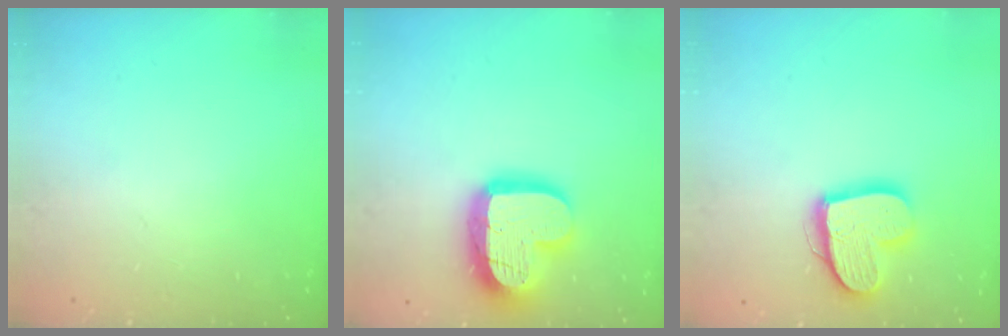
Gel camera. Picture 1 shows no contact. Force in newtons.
{"total": 16.9, "press": 16.9, "slide": 1.4}
{"total": 14.6, "press": 14.6, "slide": 1.3}